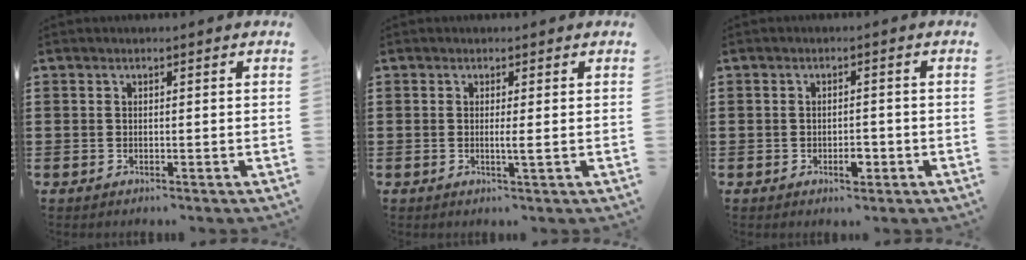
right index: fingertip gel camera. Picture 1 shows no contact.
{"total": 1.5, "force": [-0.1, -0.3, 1.5], "torque": [-0.028, -0.005, -0.004]}
{"total": 2.7, "force": [-1.1, 1.3, 2.2], "torque": [-0.039, 0.002, -0.020]}